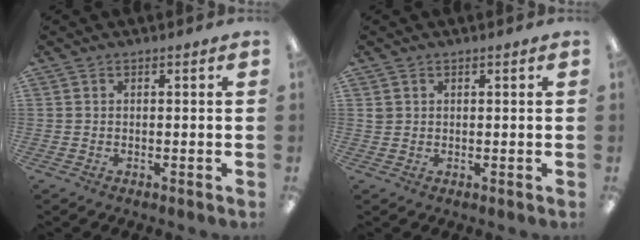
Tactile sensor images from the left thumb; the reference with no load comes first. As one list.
[{"total": 1.2, "force": [0.7, 1.0, 0.2], "torque": [-0.005, 0.001, 0.014]}]